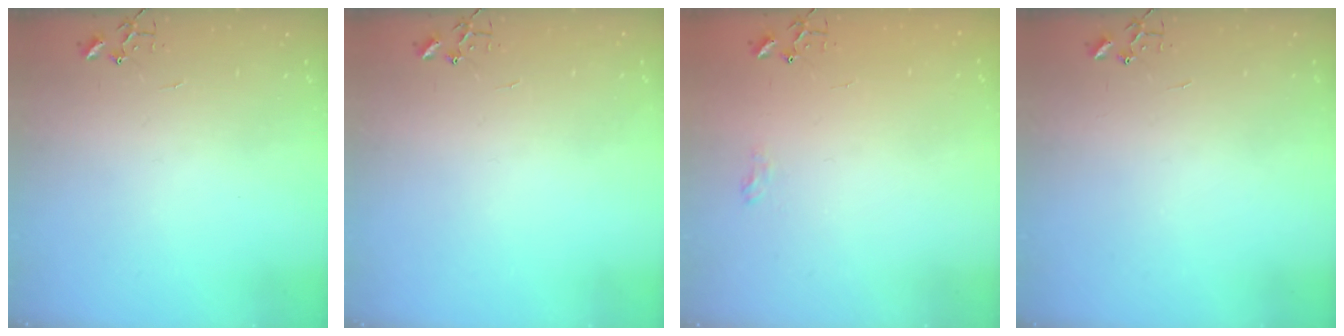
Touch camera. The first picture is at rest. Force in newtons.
{"total": 0.0}
{"total": 6.5, "press": 6.5, "slide": 0.6}
{"total": 0.0}